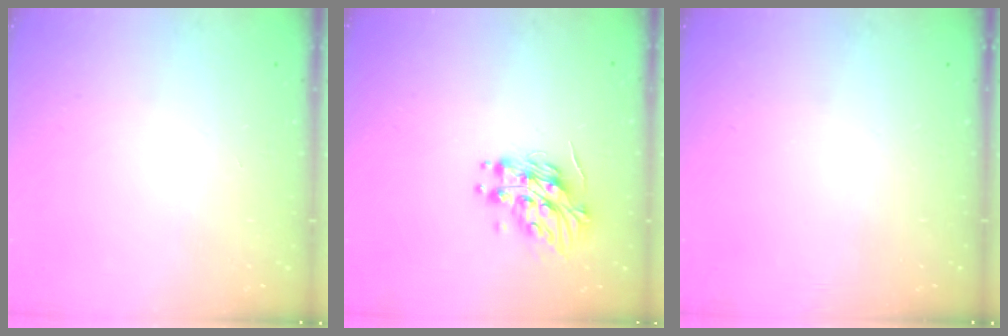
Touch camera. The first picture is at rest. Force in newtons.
{"total": 12.2, "press": 12.1, "slide": 1.2}
{"total": 0.0}